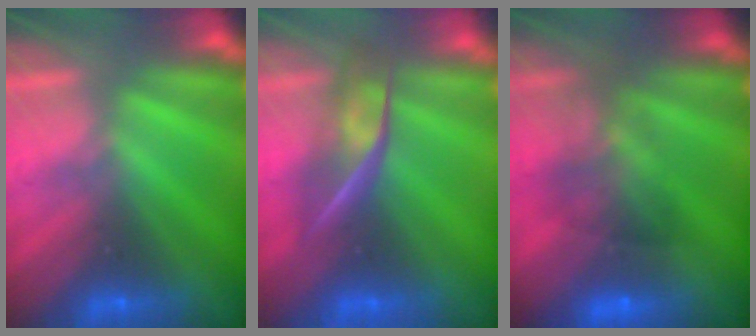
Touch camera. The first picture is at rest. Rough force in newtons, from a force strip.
{"total": 2.4}
{"total": 7.1}